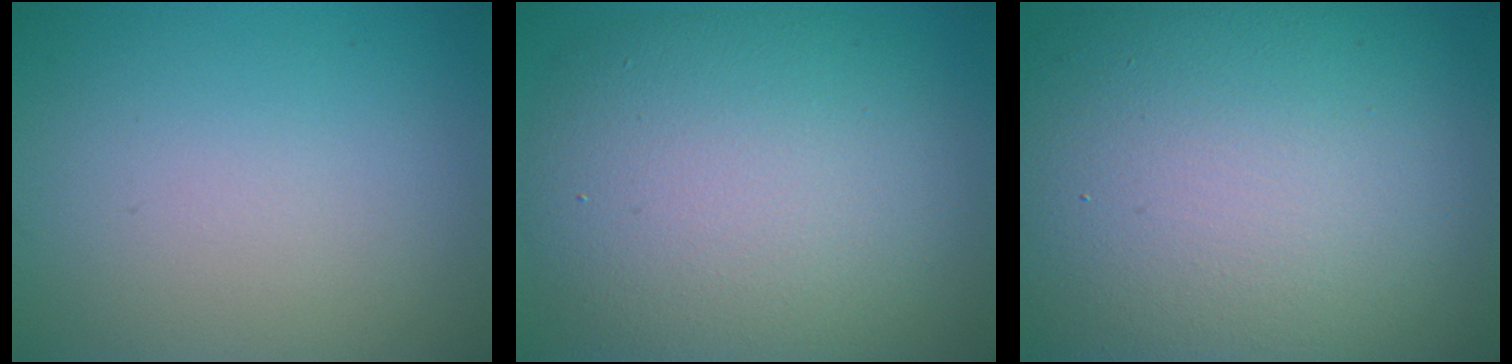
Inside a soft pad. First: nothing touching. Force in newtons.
{"total": 11.3, "press": 11.3, "slide": 0.5}
{"total": 17.5, "press": 17.5, "slide": 0.7}